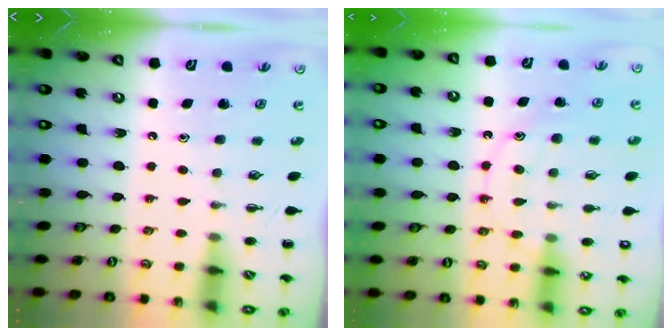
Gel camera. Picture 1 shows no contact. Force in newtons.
{"total": 13.9, "press": 13.9, "slide": 0.7}